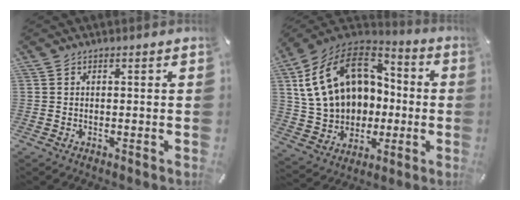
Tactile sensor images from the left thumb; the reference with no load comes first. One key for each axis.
{"total": 20.5, "fx": 4.2, "fy": 16.1, "fz": 12.0, "tx": -0.246, "ty": -0.001, "tz": 0.088}